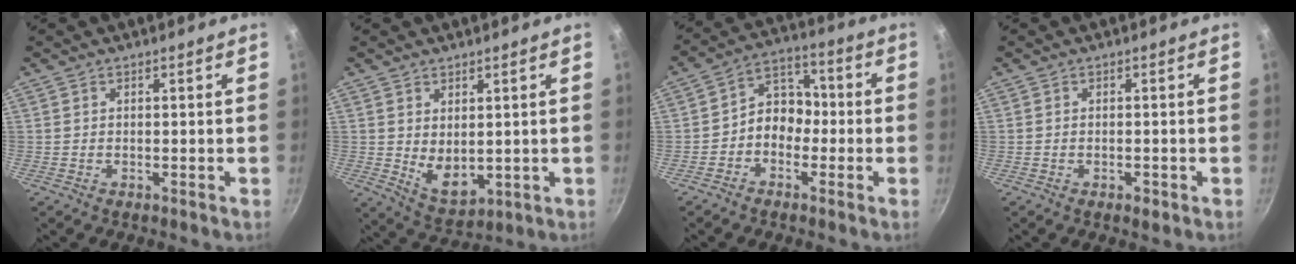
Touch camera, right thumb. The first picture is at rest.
{"total": 6.7, "force": [1.3, 4.0, 5.2], "torque": [-0.071, -0.026, 0.041]}
{"total": 7.9, "force": [-1.8, 6.3, 4.4], "torque": [-0.024, 0.039, -0.046]}
{"total": 1.7, "force": [-0.8, 0.7, 1.3], "torque": [-0.023, 0.001, -0.012]}